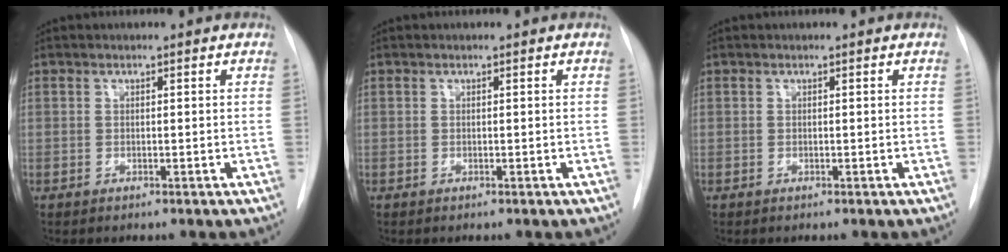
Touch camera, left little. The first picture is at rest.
{"total": 0.0}
{"total": 0.0}